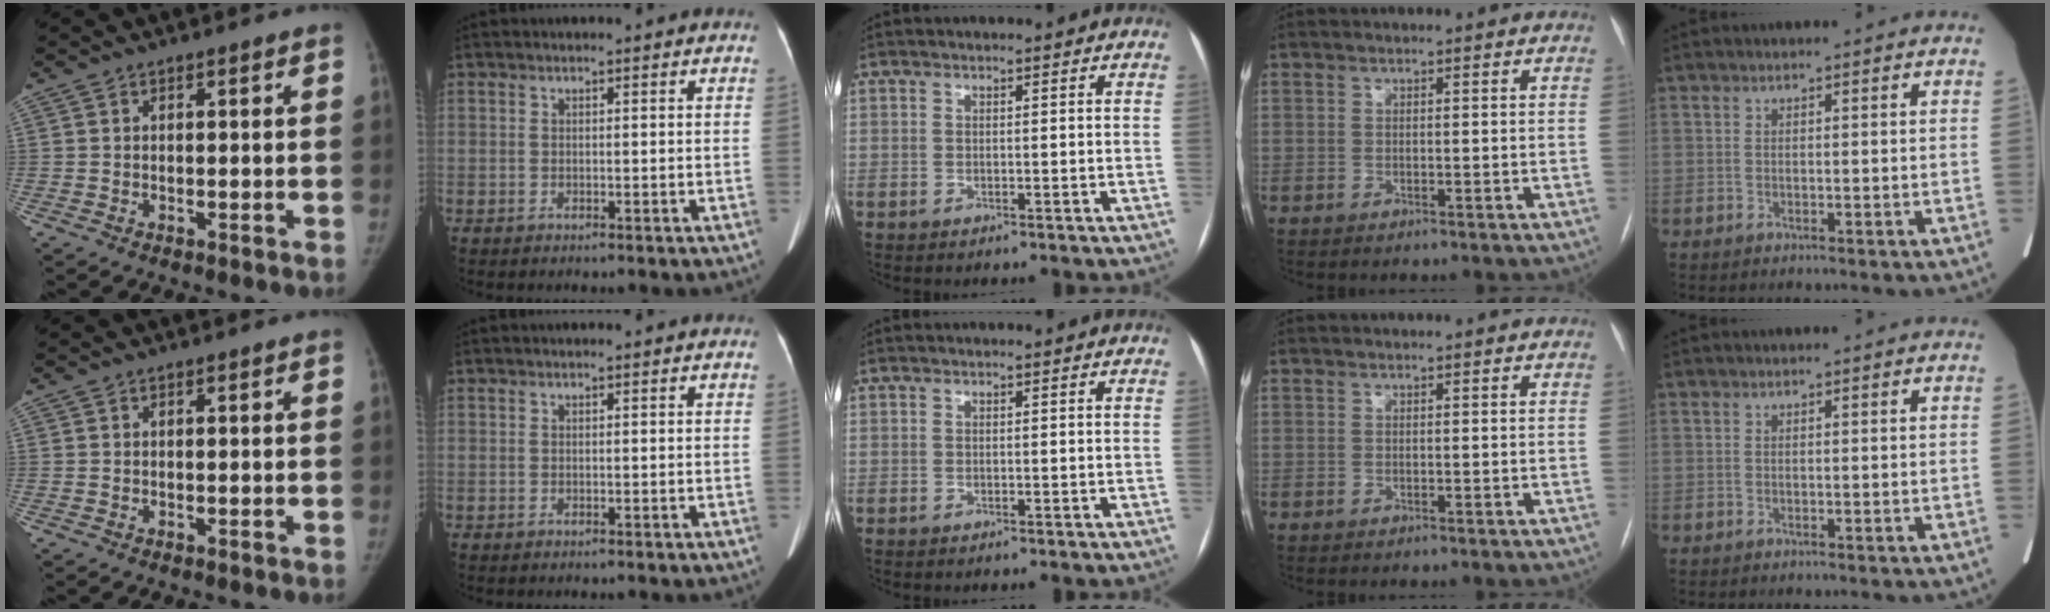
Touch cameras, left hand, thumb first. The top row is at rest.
{}